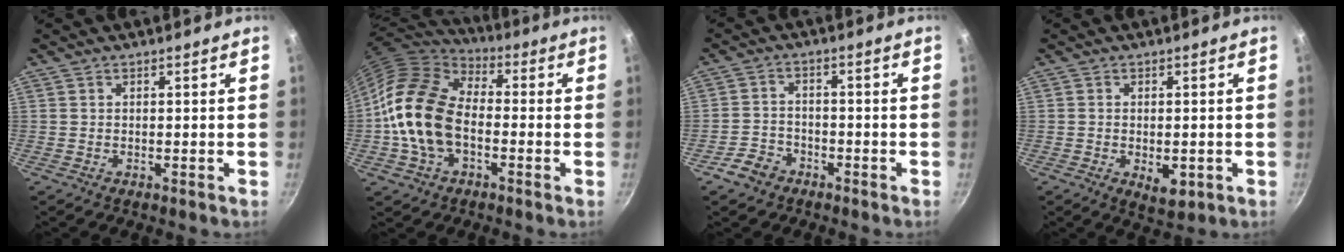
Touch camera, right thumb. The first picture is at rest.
{"total": 16.9, "force": [-2.5, 11.1, 12.4], "torque": [-0.205, 0.032, -0.062]}
{"total": 5.0, "force": [-3.2, 3.5, 1.5], "torque": [-0.019, 0.033, -0.058]}
{"total": 4.8, "force": [-1.2, 2.6, 3.9], "torque": [-0.049, -0.006, -0.011]}